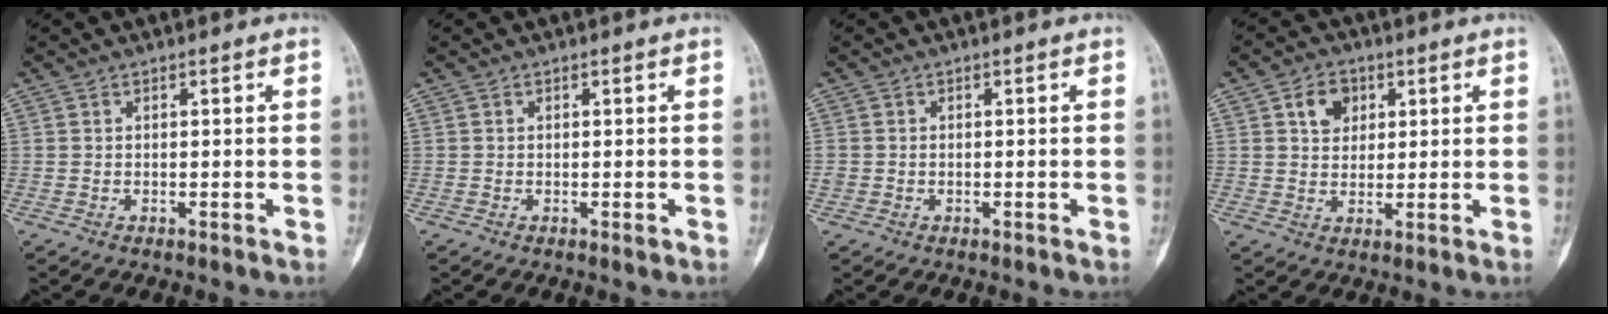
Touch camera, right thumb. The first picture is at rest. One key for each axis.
{"total": 0.5, "fx": -0.1, "fy": 0.2, "fz": 0.4, "tx": -0.002, "ty": -0.002, "tz": -0.003}
{"total": 1.4, "fx": -0.1, "fy": 1.3, "fz": 0.5, "tx": -0.007, "ty": 0.002, "tz": 0.000}
{"total": 5.8, "fx": 2.2, "fy": 4.5, "fz": 2.9, "tx": -0.024, "ty": -0.004, "tz": 0.035}